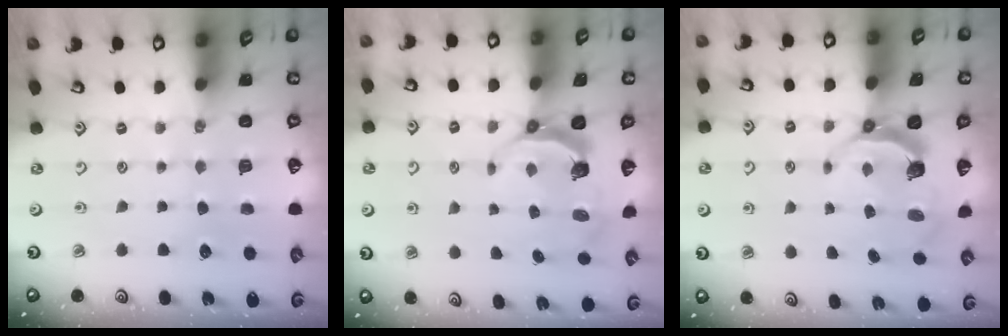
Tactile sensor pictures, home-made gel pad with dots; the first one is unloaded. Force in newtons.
{"total": 5.8, "press": 4.6, "slide": 3.4}
{"total": 5.6, "press": 4.1, "slide": 3.8}